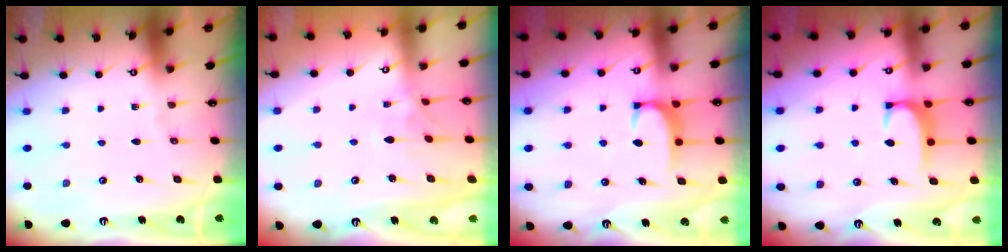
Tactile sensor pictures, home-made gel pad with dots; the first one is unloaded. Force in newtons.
{"total": 2.8, "press": 2.6, "slide": 0.9}
{"total": 1.8, "press": 1.7, "slide": 0.5}
{"total": 1.8, "press": 1.7, "slide": 0.5}